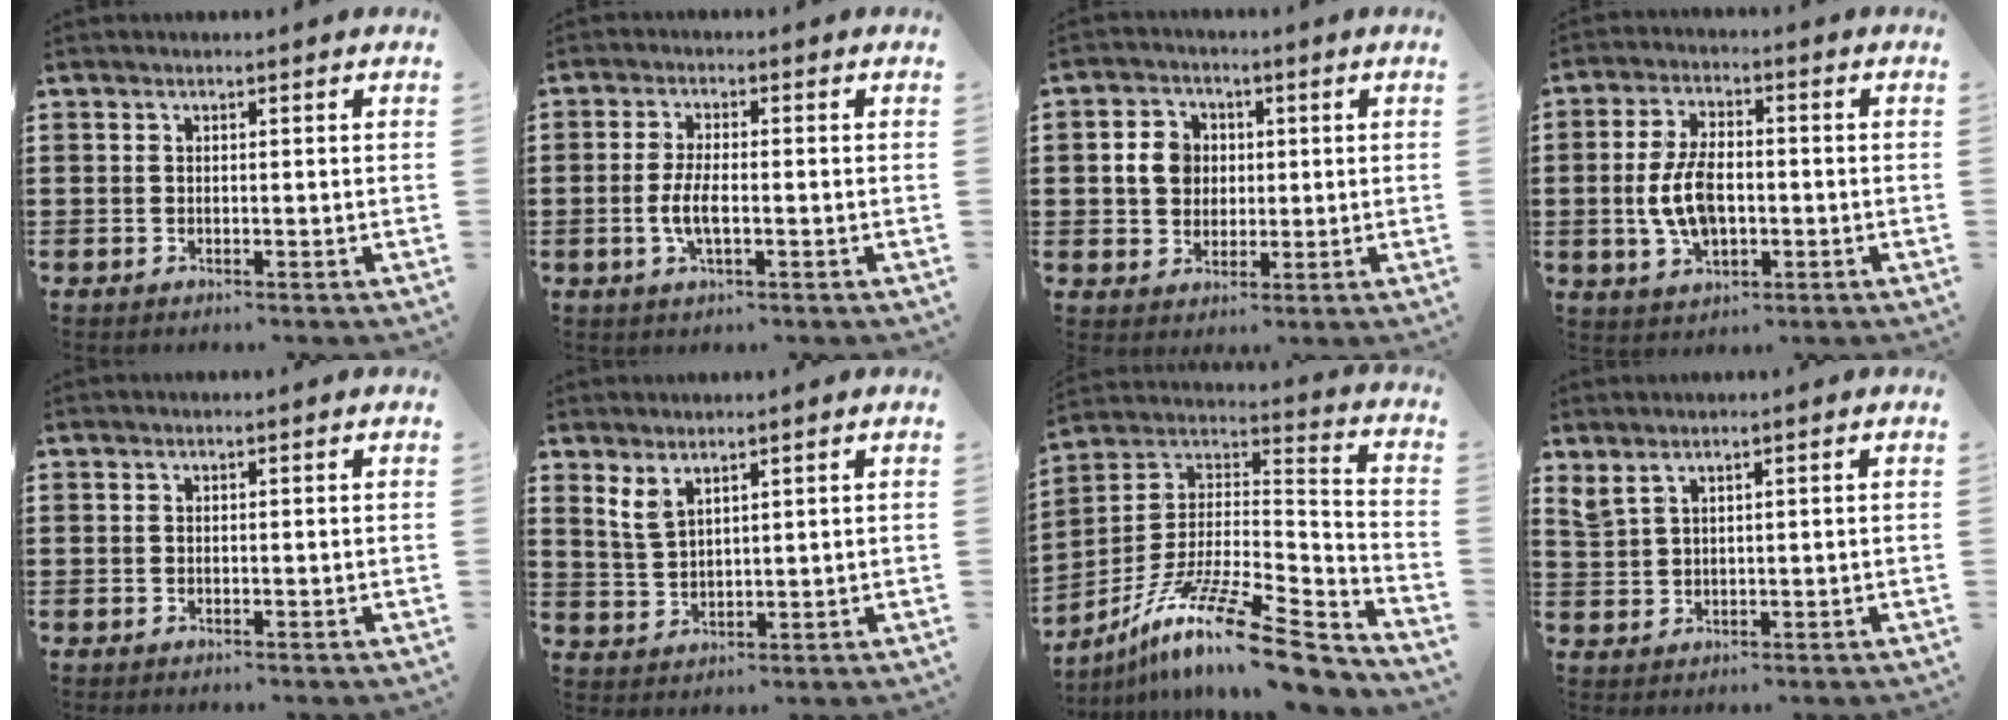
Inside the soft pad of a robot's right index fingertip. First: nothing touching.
{"total": 4.2, "force": [-0.9, 1.3, 3.9], "torque": [-0.089, -0.005, -0.022]}
{"total": 5.4, "force": [0.5, 4.8, 2.4], "torque": [-0.063, 0.017, 0.006]}
{"total": 8.2, "force": [-0.9, 4.4, 6.8], "torque": [-0.156, -0.001, -0.021]}
{"total": 0.0}
{"total": 3.1, "force": [2.2, 1.4, 1.6], "torque": [-0.038, 0.006, 0.042]}
{"total": 15.6, "force": [-11.3, 2.1, 10.5], "torque": [-0.186, 0.028, -0.207]}
{"total": 2.1, "force": [1.7, 0.8, 1.0], "torque": [-0.024, 0.003, 0.033]}